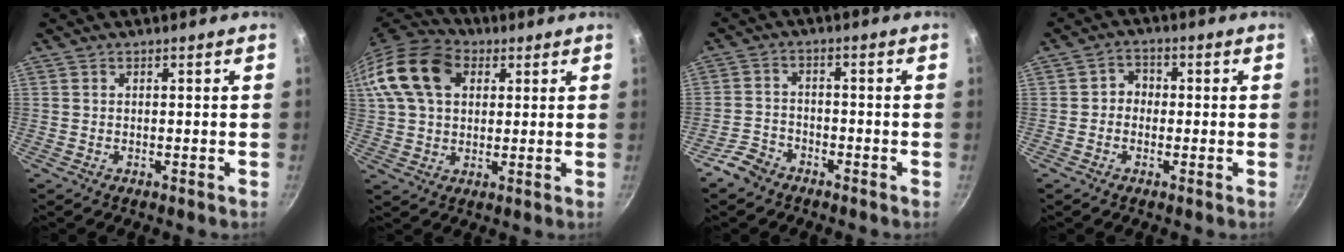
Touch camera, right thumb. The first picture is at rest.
{"total": 18.2, "force": [5.9, 12.7, 11.6], "torque": [-0.228, 0.021, 0.095]}
{"total": 4.6, "force": [-3.5, 2.8, 1.3], "torque": [-0.022, 0.037, -0.067]}
{"total": 3.3, "force": [-0.4, 2.9, 1.4], "torque": [-0.001, 0.011, -0.016]}